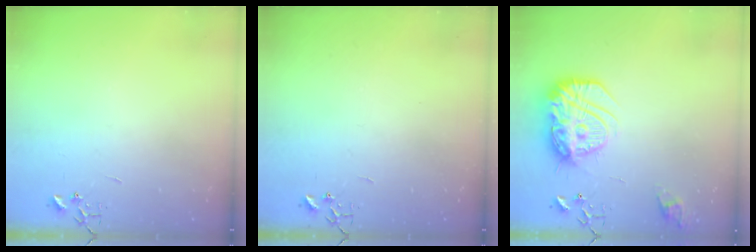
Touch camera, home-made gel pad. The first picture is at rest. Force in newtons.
{"total": 0.0}
{"total": 18.9, "press": 18.8, "slide": 1.8}